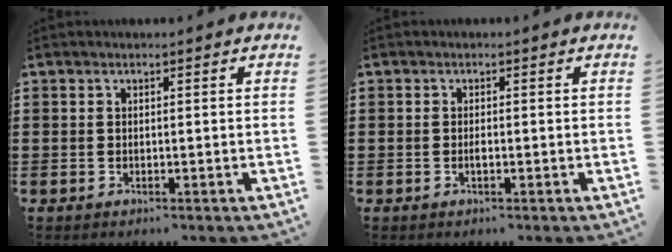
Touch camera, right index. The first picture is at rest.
{"total": 0.8, "force": [-0.3, 0.3, 0.7], "torque": [-0.015, -0.002, -0.004]}